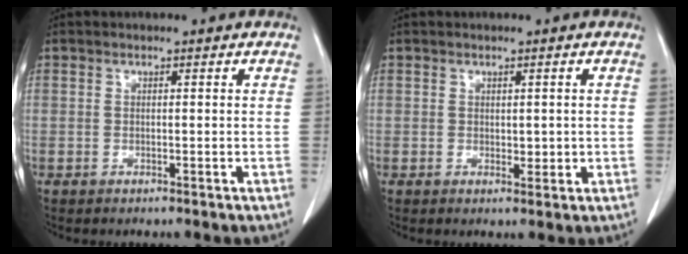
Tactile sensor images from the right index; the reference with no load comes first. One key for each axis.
{"total": 2.0, "fx": 0.1, "fy": 1.1, "fz": 1.6, "tx": -0.021, "ty": -0.005, "tz": 0.006}